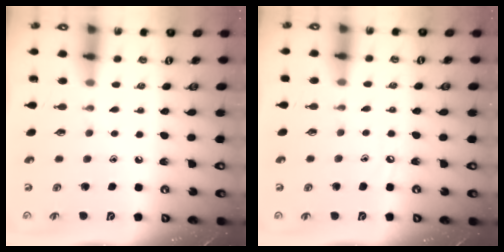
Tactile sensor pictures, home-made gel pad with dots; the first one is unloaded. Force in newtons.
{"total": 3.5, "press": 3.5, "slide": 0.5}